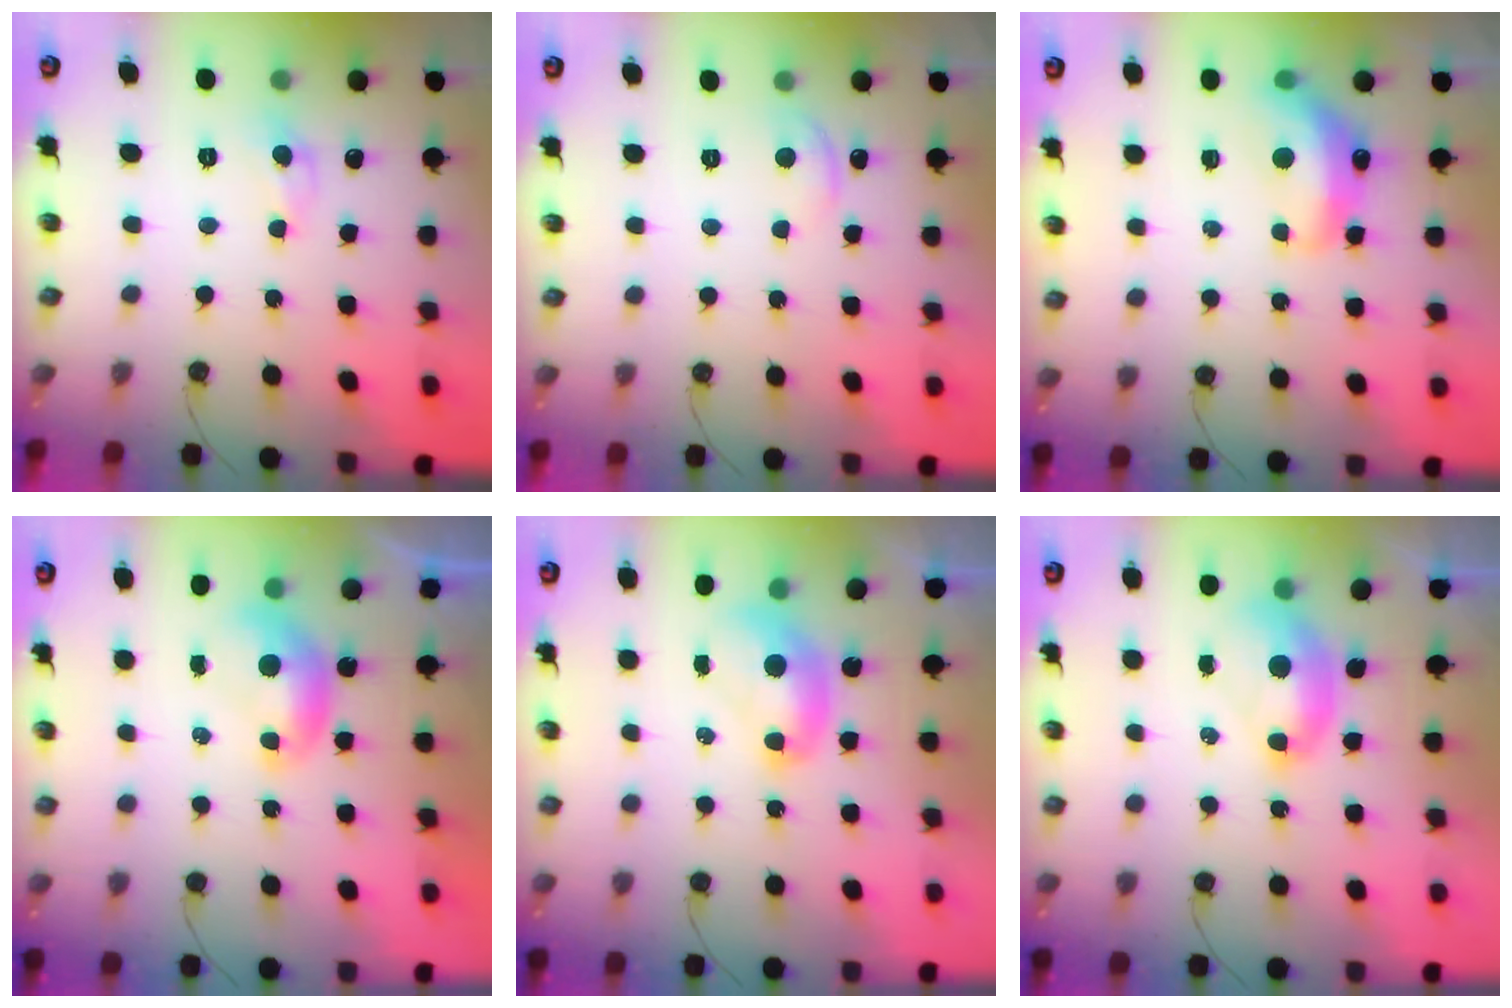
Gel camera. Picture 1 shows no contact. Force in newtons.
{"total": 2.4, "press": 2.3, "slide": 0.8}
{"total": 7.6, "press": 7.6, "slide": 0.8}
{"total": 0.0}
{"total": 2.1, "press": 2.1, "slide": 0.2}
{"total": 2.5, "press": 2.5, "slide": 0.6}